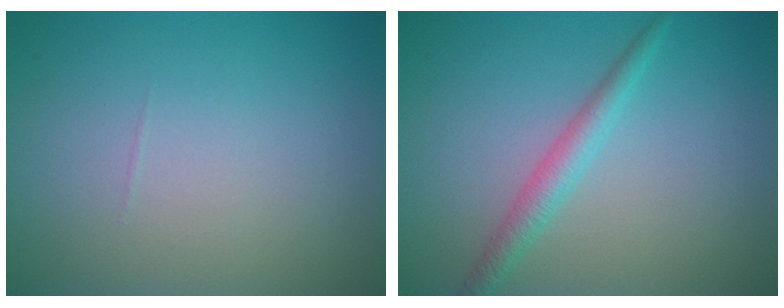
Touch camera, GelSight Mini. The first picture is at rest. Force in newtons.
{"total": 2.3, "press": 2.2, "slide": 0.1}